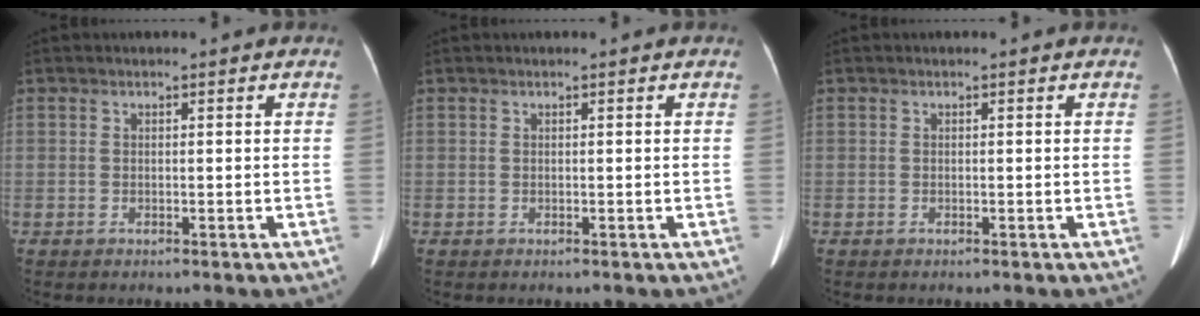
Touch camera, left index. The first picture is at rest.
{"total": 0.0}
{"total": 0.0}